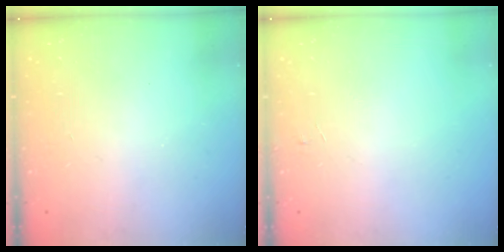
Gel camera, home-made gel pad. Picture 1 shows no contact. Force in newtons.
{"total": 3.3, "press": 3.3, "slide": 0.3}